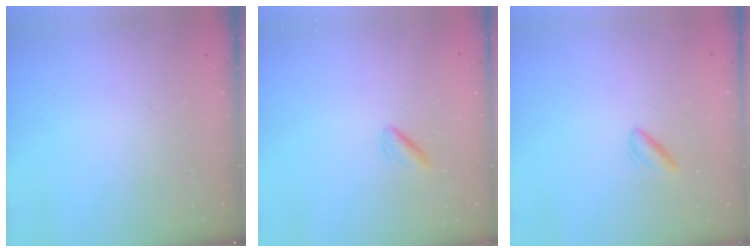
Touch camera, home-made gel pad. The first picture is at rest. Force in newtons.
{"total": 1.7, "press": 1.3, "slide": 1.0}
{"total": 2.9, "press": 2.6, "slide": 1.3}